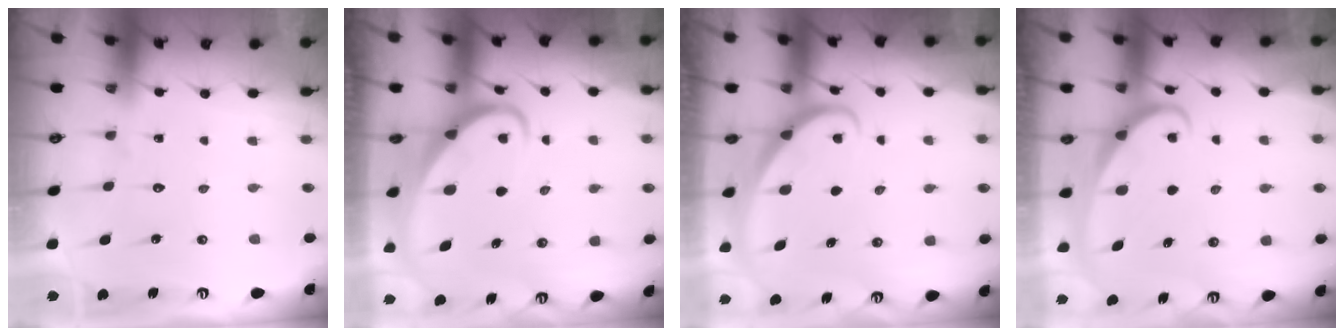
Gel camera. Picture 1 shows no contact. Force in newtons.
{"total": 3.5, "press": 3.5, "slide": 0.5}
{"total": 2.3, "press": 2.3, "slide": 0.1}
{"total": 2.2, "press": 2.2, "slide": 0.3}